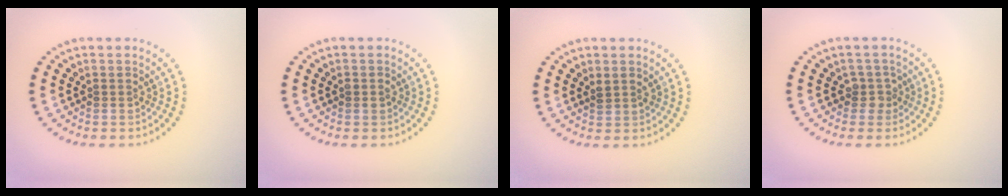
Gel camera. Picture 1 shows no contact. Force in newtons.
{"total": 1.0, "press": 1.0, "slide": 0.0}
{"total": 1.2, "press": 1.1, "slide": 0.4}
{"total": 1.8, "press": 1.3, "slide": 1.2}